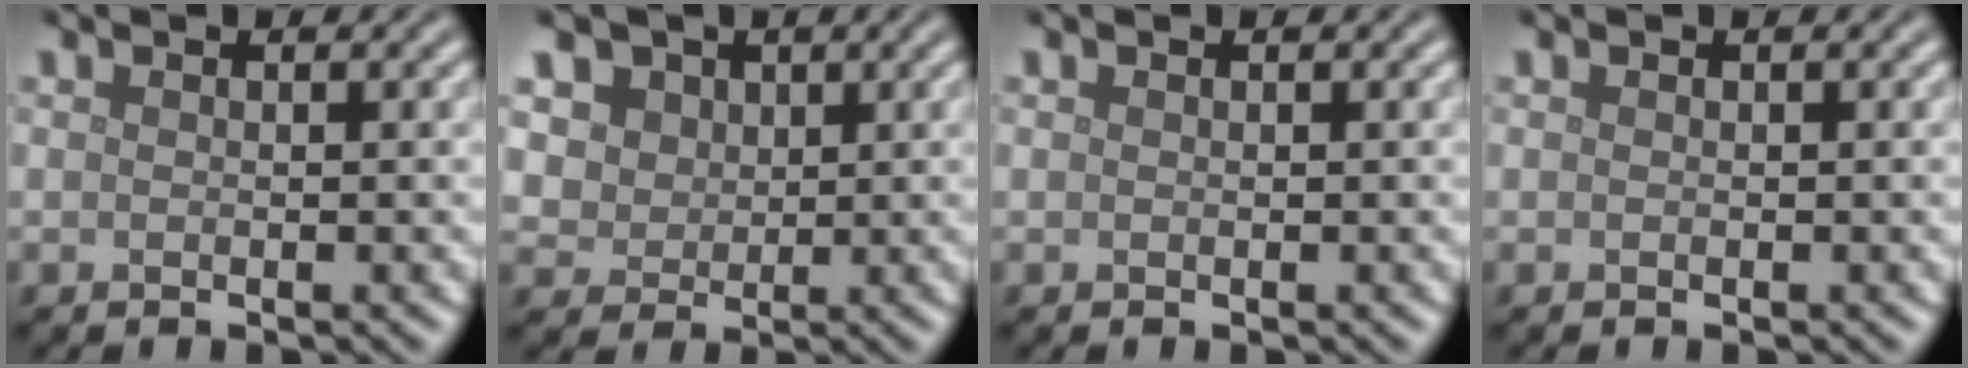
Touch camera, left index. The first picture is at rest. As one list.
[{"total": 5.6, "force": [2.8, 4.2, 2.3], "torque": [-0.049, 0.001, 0.039]}, {"total": 0.0}, {"total": 0.0}]